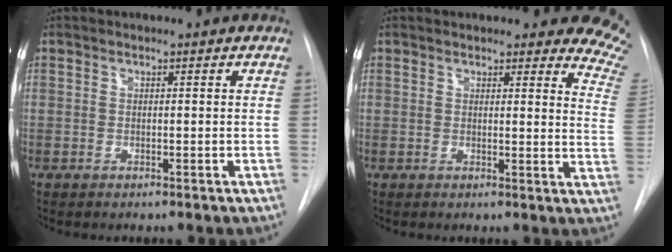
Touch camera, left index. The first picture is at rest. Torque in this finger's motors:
{"motor_torque": [0.83, -1.31, 0.05, 0.02]}